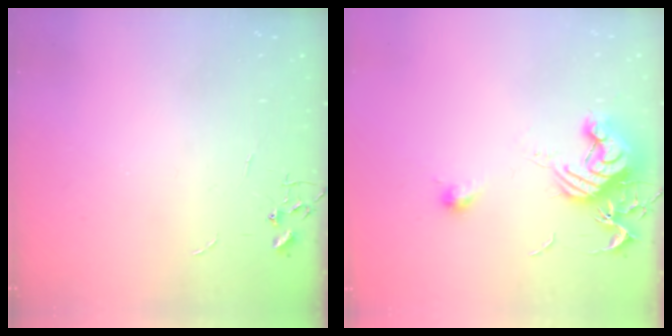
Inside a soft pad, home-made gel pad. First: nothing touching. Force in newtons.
{"total": 13.6, "press": 13.6, "slide": 0.8}